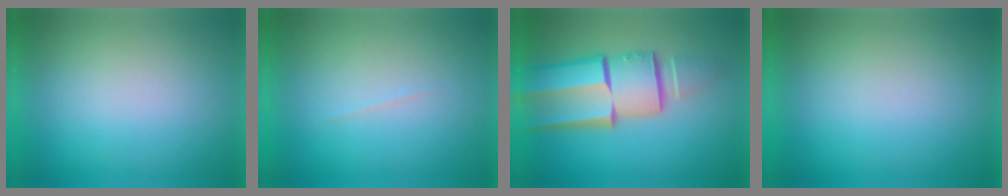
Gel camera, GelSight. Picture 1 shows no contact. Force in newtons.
{"total": 1.2}
{"total": 10.5}
{"total": 0.0}